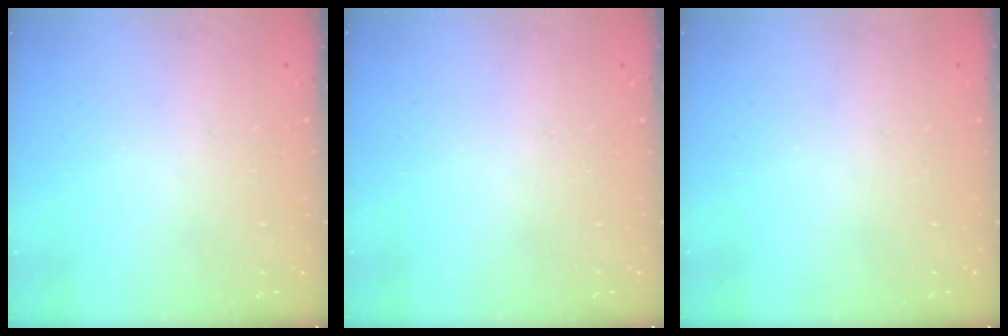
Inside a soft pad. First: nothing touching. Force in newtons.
{"total": 0.0}
{"total": 0.0}